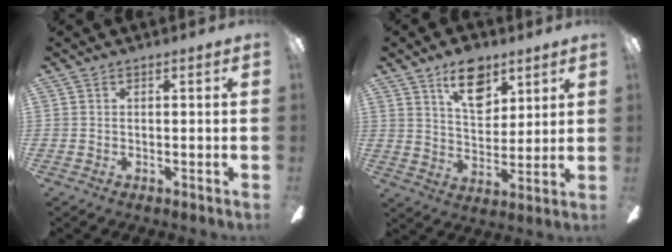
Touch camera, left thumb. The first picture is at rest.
{"total": 12.0, "force": [7.2, 6.8, 6.7], "torque": [-0.094, -0.025, 0.127]}